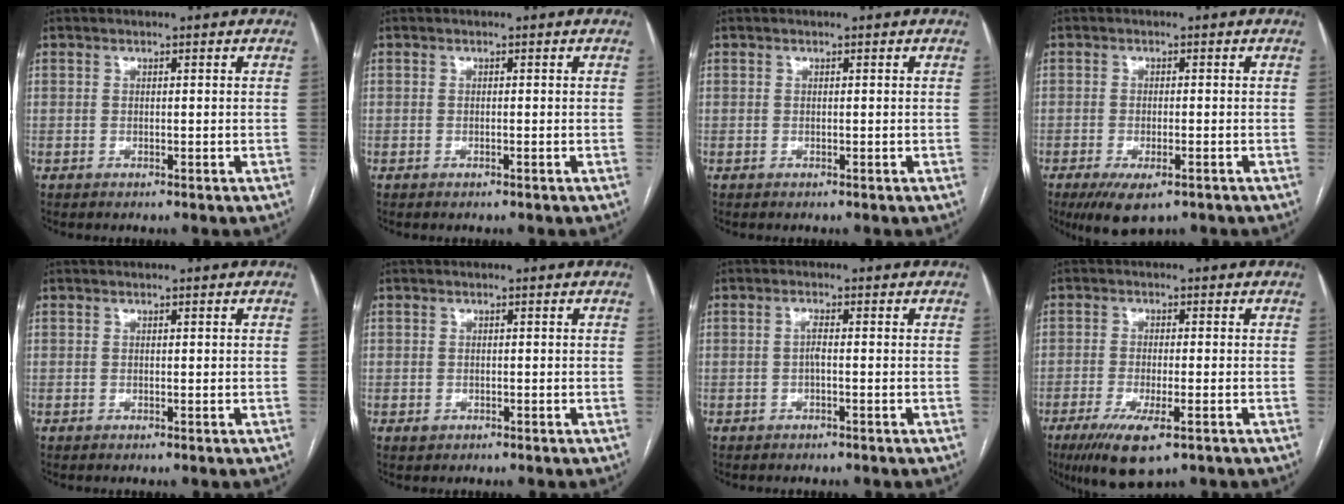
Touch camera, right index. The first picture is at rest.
{"total": 0.0}
{"total": 0.0}
{"total": 6.1, "force": [-3.7, 1.9, 4.4], "torque": [-0.074, -0.014, -0.056]}
{"total": 0.0}
{"total": 1.2, "force": [-0.4, 1.1, 0.2], "torque": [-0.001, 0.004, -0.004]}
{"total": 1.3, "force": [-0.2, 0.1, 1.3], "torque": [-0.025, 0.002, -0.004]}
{"total": 8.3, "force": [-4.7, 1.6, 6.6], "torque": [-0.119, -0.022, -0.075]}